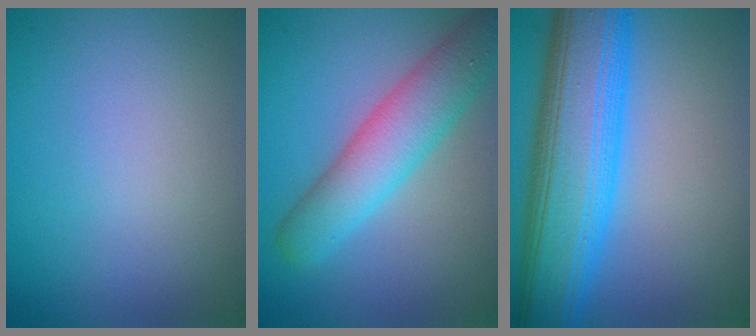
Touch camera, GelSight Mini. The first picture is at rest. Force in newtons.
{"total": 6.2, "press": 6.2, "slide": 0.3}
{"total": 11.5, "press": 11.5, "slide": 0.2}